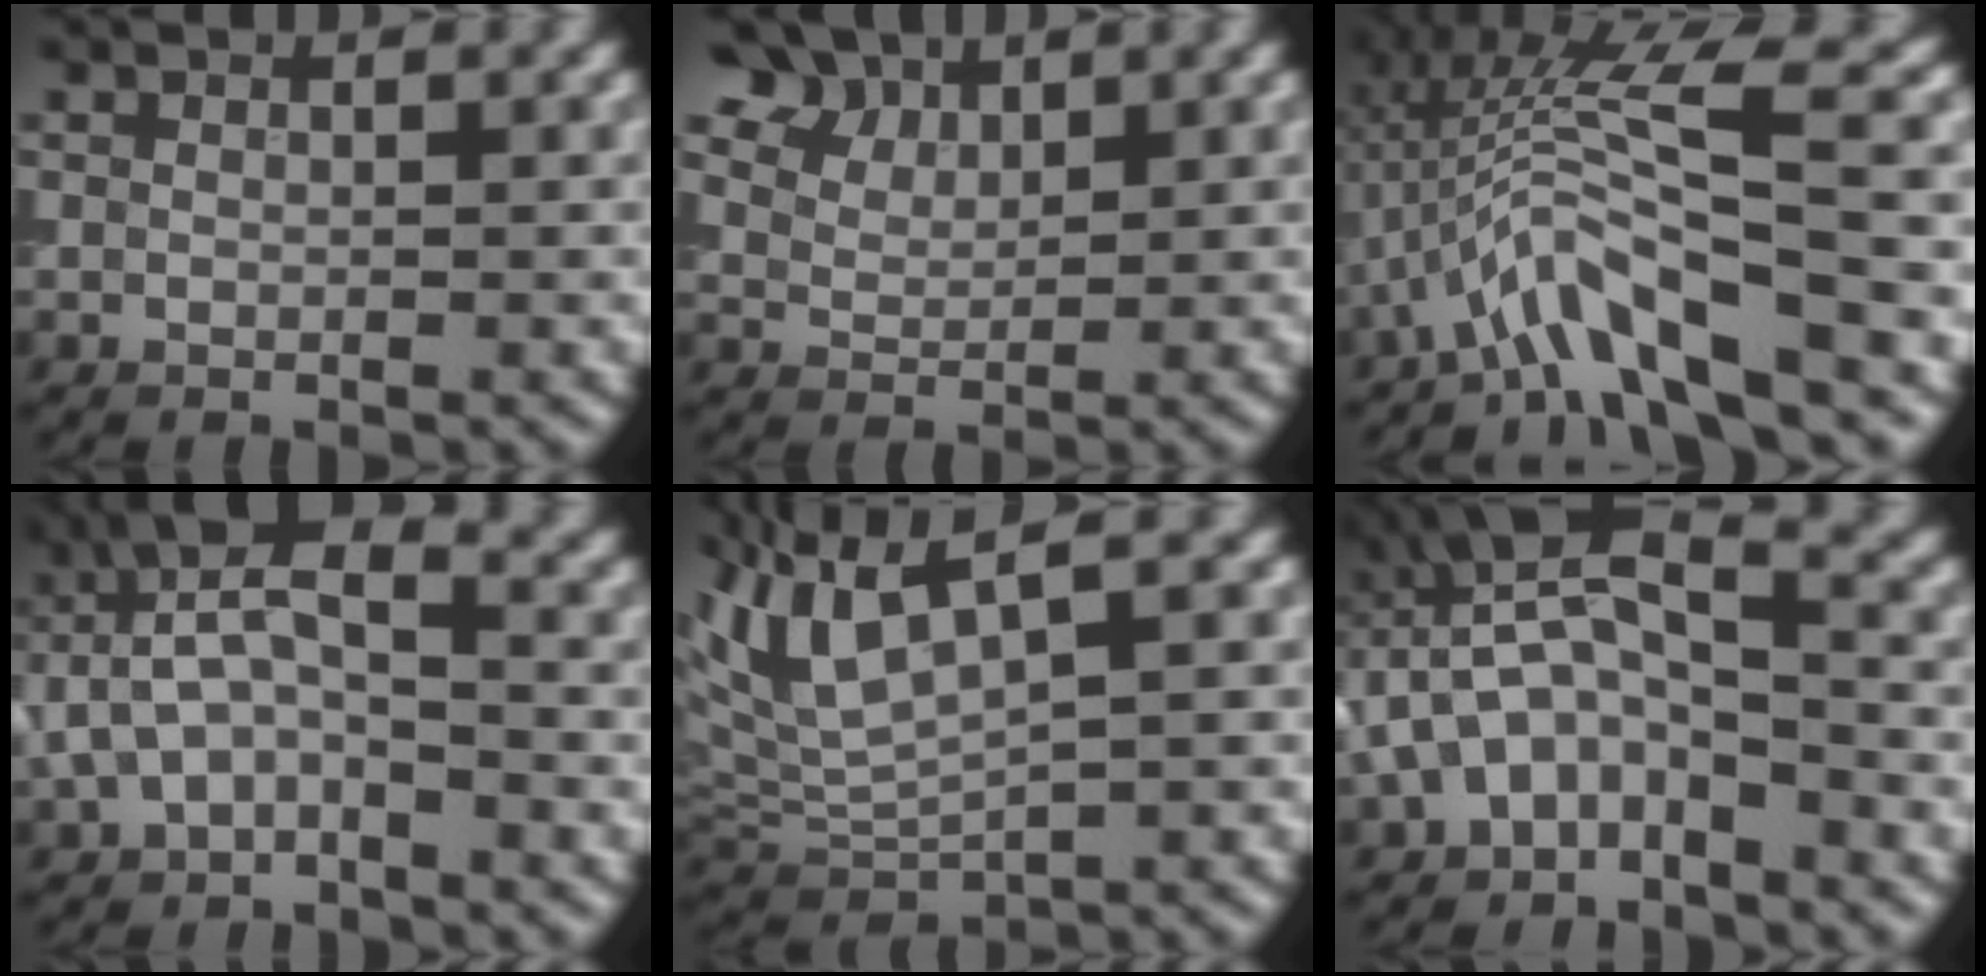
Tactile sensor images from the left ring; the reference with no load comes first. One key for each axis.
{"total": 7.2, "fx": 5.0, "fy": 4.2, "fz": 3.0, "tx": -0.082, "ty": 0.007, "tz": 0.087}
{"total": 9.2, "fx": -2.1, "fy": 1.9, "fz": 8.7, "tx": -0.151, "ty": 0.018, "tz": -0.044}
{"total": 5.4, "fx": -0.6, "fy": 2.8, "fz": 4.6, "tx": -0.092, "ty": 0.022, "tz": -0.021}
{"total": 6.4, "fx": 2.9, "fy": 1.9, "fz": 5.4, "tx": -0.120, "ty": 0.011, "tz": 0.058}
{"total": 6.8, "fx": -1.0, "fy": 3.7, "fz": 5.6, "tx": -0.104, "ty": 0.022, "tz": -0.028}